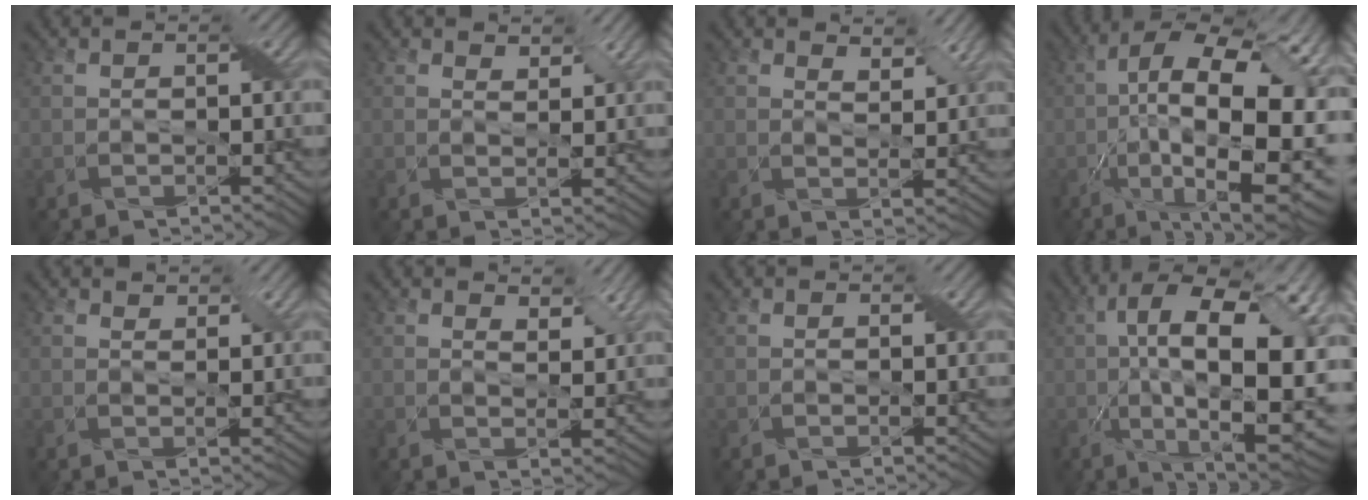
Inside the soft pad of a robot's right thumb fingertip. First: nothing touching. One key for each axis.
{"total": 2.5, "fx": 1.9, "fy": 0.9, "fz": 1.4, "tx": -0.030, "ty": -0.005, "tz": 0.035}
{"total": 4.1, "fx": 3.0, "fy": 1.4, "fz": 2.4, "tx": -0.051, "ty": -0.003, "tz": 0.049}
{"total": 21.0, "fx": -4.1, "fy": 8.3, "fz": 18.9, "tx": -0.264, "ty": 0.012, "tz": -0.075}
{"total": 2.0, "fx": 1.5, "fy": 0.7, "fz": 1.0, "tx": -0.022, "ty": -0.004, "tz": 0.030}
{"total": 3.9, "fx": 2.5, "fy": 1.5, "fz": 2.5, "tx": -0.052, "ty": -0.006, "tz": 0.041}
{"total": 0.9, "fx": 0.4, "fy": 0.4, "fz": 0.8, "tx": -0.014, "ty": -0.003, "tz": 0.007}
{"total": 19.2, "fx": -0.4, "fy": 7.7, "fz": 17.6, "tx": -0.261, "ty": 0.003, "tz": -0.017}